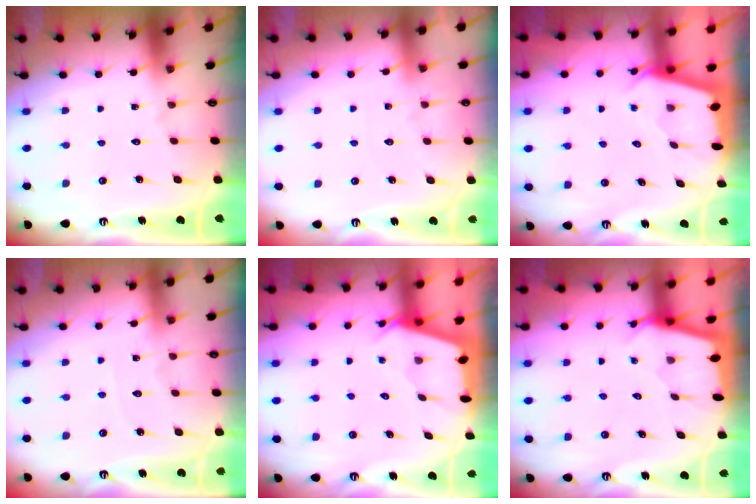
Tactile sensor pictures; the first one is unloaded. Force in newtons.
{"total": 1.9, "press": 1.8, "slide": 0.4}
{"total": 2.1, "press": 2.1, "slide": 0.3}
{"total": 4.6, "press": 4.6, "slide": 0.5}
{"total": 2.5, "press": 2.5, "slide": 0.2}
{"total": 2.1, "press": 2.1, "slide": 0.3}